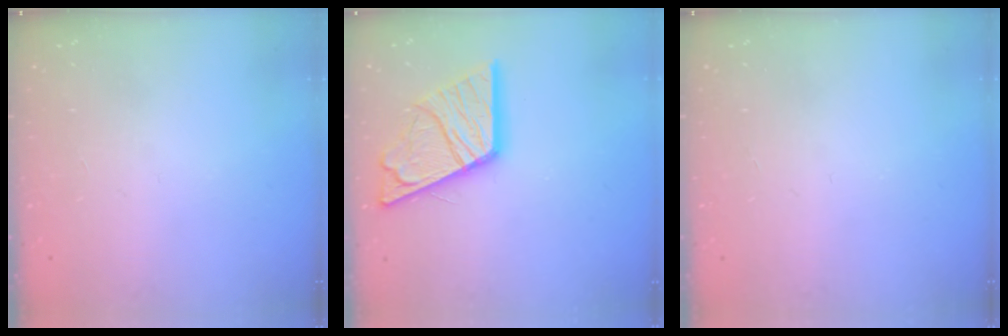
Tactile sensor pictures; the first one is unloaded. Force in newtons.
{"total": 18.5, "press": 18.4, "slide": 2.2}
{"total": 0.0}